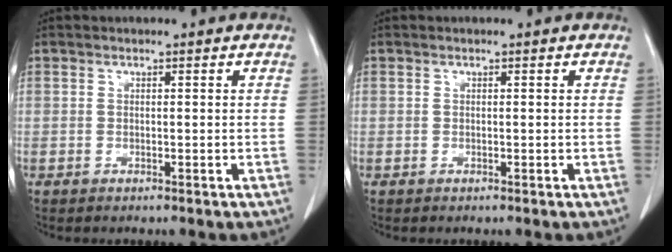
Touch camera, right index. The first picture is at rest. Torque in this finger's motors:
{"motor_torque": [0.00, 0.00, 0.00, 0.00]}